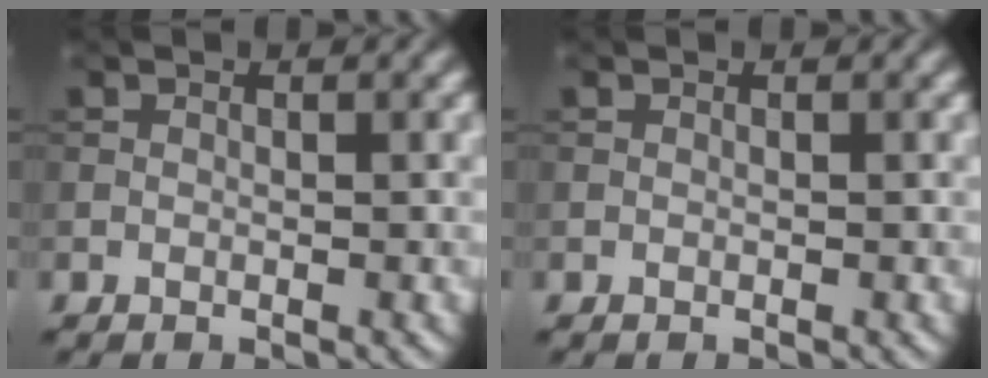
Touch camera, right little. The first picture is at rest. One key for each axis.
{"total": 0.0}